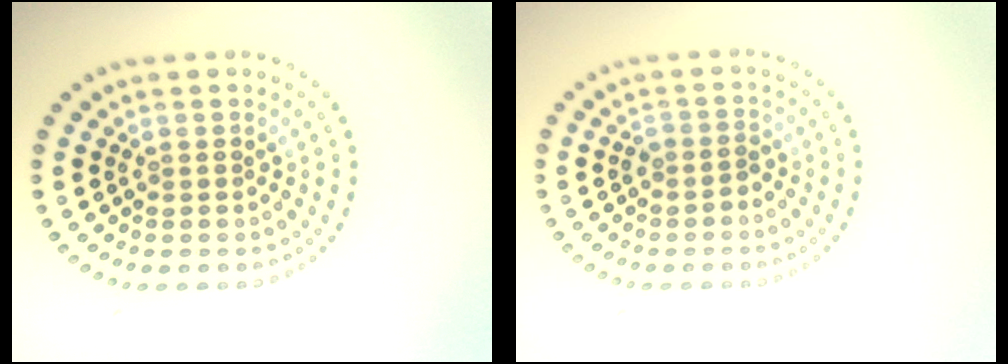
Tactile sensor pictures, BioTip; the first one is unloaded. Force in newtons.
{"total": 1.3, "press": 1.0, "slide": 0.8}